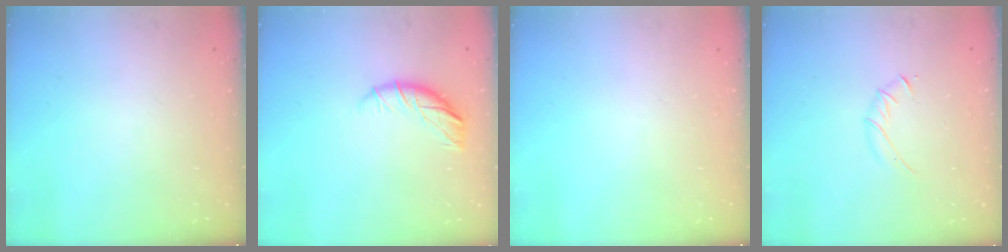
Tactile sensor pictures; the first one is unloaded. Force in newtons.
{"total": 10.3, "press": 10.1, "slide": 2.0}
{"total": 0.0}
{"total": 3.5, "press": 3.4, "slide": 1.0}